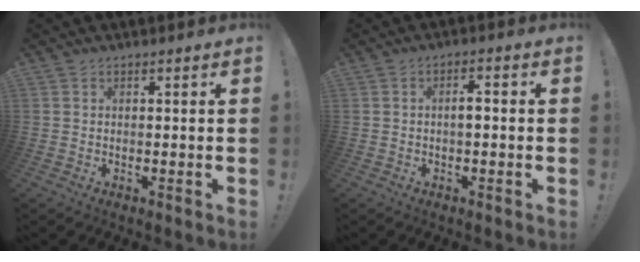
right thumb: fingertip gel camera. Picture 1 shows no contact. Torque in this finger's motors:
{"motor_torque": [-0.10, 0.06, 0.06, 0.14, 0.06]}